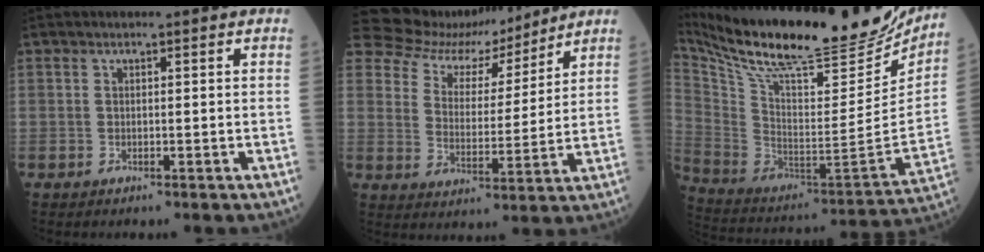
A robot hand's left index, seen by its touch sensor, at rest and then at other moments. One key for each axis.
{"total": 11.7, "fx": 11.2, "fy": 3.3, "fz": 1.3, "tx": -0.034, "ty": 0.007, "tz": 0.188}
{"total": 33.0, "fx": 28.0, "fy": 6.8, "fz": 16.2, "tx": -0.295, "ty": -0.059, "tz": 0.411}